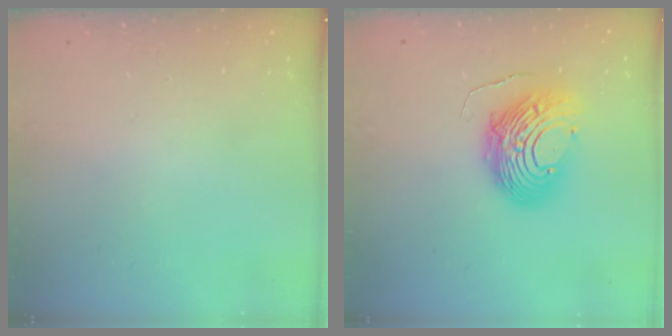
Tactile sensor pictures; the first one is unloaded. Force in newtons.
{"total": 12.6, "press": 12.6, "slide": 1.3}